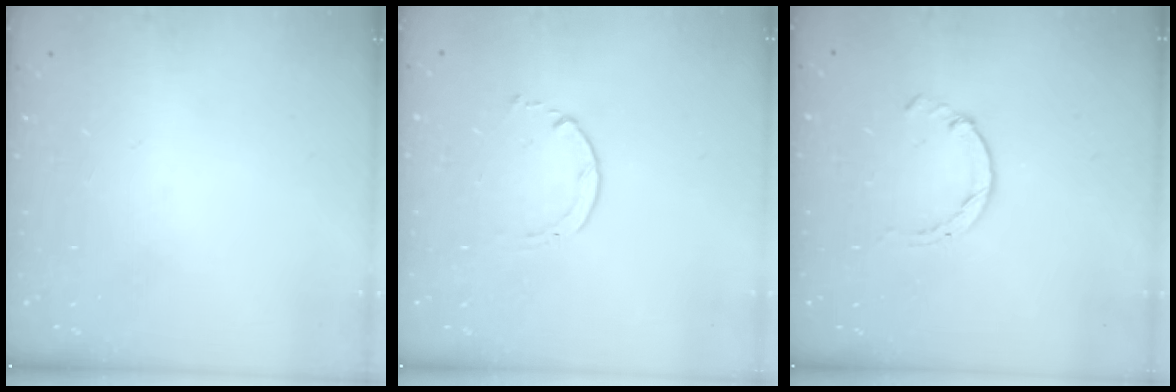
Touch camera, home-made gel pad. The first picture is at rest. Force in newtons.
{"total": 1.7, "press": 1.6, "slide": 0.2}
{"total": 1.7, "press": 1.7, "slide": 0.3}